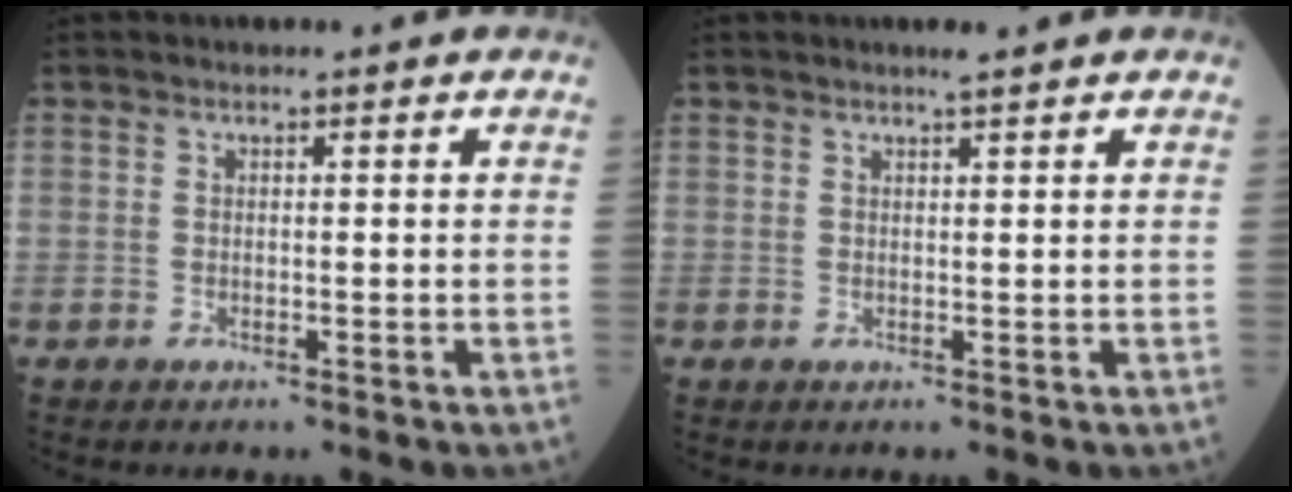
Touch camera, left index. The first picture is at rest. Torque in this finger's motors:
{"motor_torque": [-0.93, 0.07, -0.30, -0.01]}